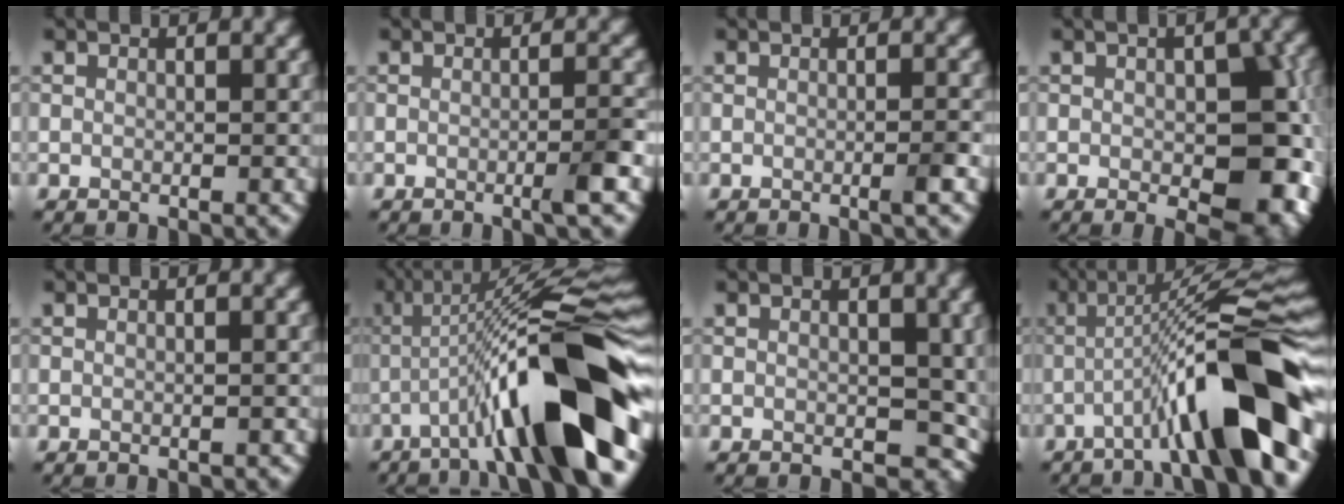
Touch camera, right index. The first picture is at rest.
{"total": 2.4, "force": [-0.8, 0.2, 2.3], "torque": [-0.030, 0.007, -0.022]}
{"total": 1.4, "force": [-0.5, 0.1, 1.3], "torque": [-0.018, 0.004, -0.014]}
{"total": 9.8, "force": [-1.3, 5.0, 8.3], "torque": [-0.109, -0.016, -0.006]}
{"total": 0.6, "force": [-0.4, 0.1, 0.4], "torque": [-0.006, 0.003, -0.006]}
{"total": 14.0, "force": [-4.9, 2.3, 12.9], "torque": [-0.201, 0.021, -0.076]}
{"total": 3.6, "force": [0.0, 2.4, 2.7], "torque": [-0.033, -0.010, 0.005]}
{"total": 11.6, "force": [-4.4, 1.6, 10.6], "torque": [-0.147, 0.030, -0.075]}